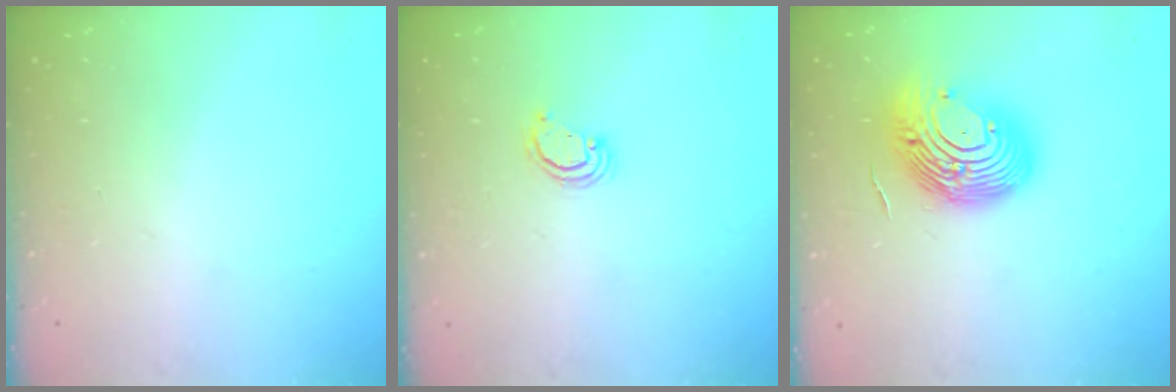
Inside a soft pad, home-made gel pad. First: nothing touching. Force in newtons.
{"total": 2.1, "press": 2.1, "slide": 0.1}
{"total": 16.3, "press": 15.8, "slide": 4.1}